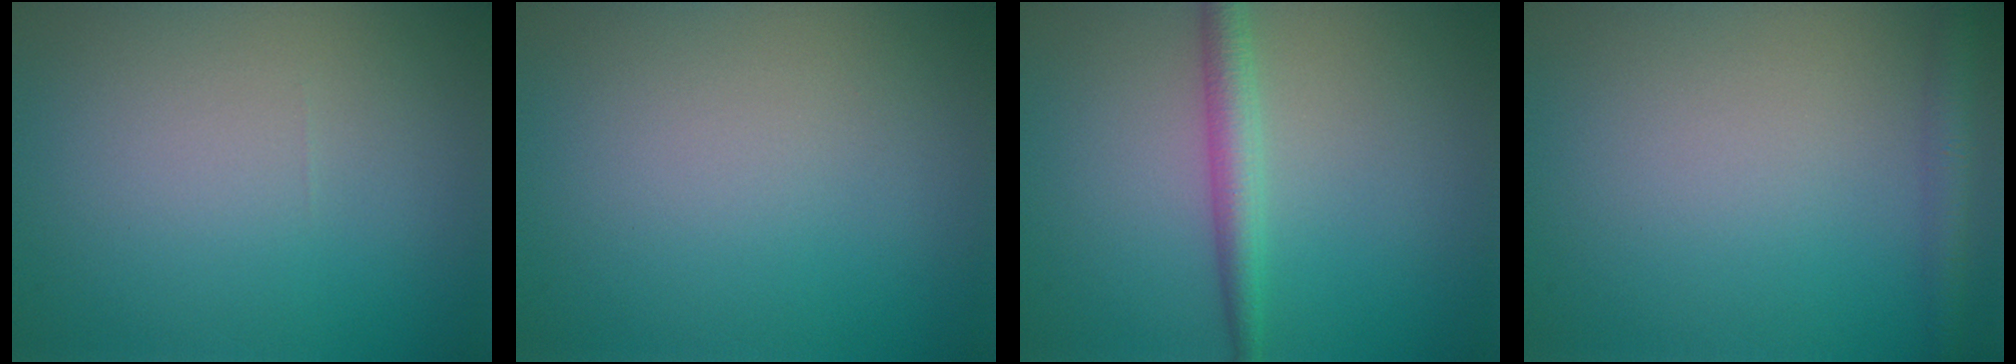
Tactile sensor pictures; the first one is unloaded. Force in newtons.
{"total": 0.0}
{"total": 2.5, "press": 2.5, "slide": 0.1}
{"total": 2.1, "press": 2.1, "slide": 0.1}